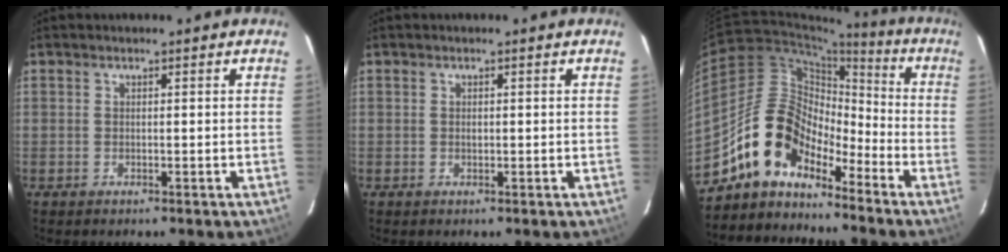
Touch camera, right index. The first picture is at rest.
{"total": 0.7, "force": [0.0, 0.5, 0.4], "torque": [-0.005, 0.000, 0.001]}
{"total": 12.2, "force": [-9.5, 6.1, 4.6], "torque": [-0.077, 0.032, -0.183]}